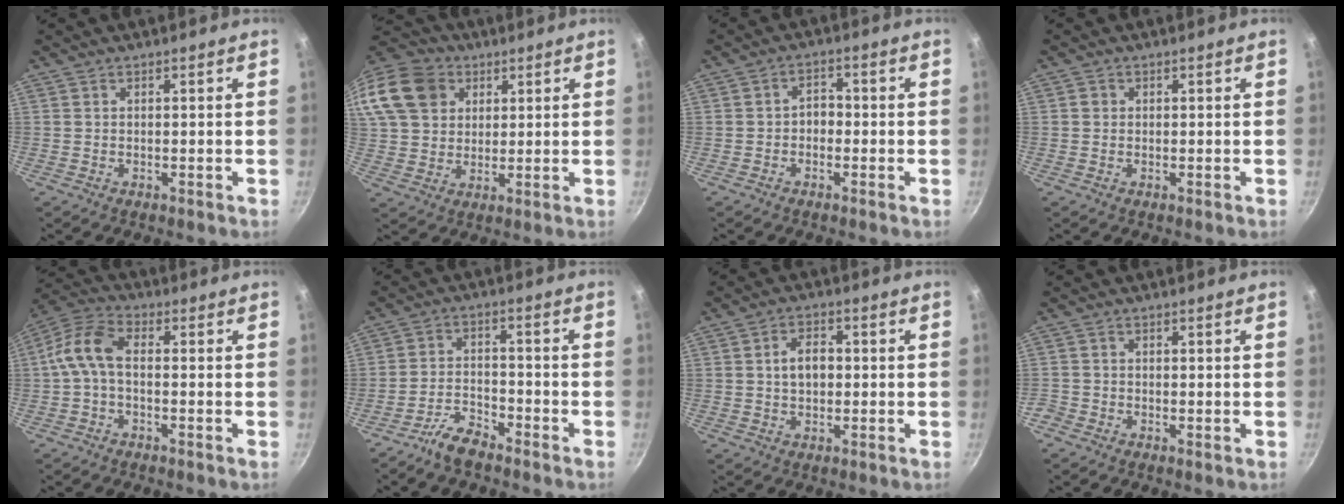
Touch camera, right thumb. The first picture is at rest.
{"total": 20.5, "force": [8.0, 16.0, 10.1], "torque": [-0.226, 0.027, 0.148]}
{"total": 2.9, "force": [-0.8, 2.1, 1.7], "torque": [-0.009, 0.014, -0.017]}
{"total": 1.0, "force": [0.1, 0.9, 0.3], "torque": [-0.003, 0.003, -0.001]}
{"total": 7.9, "force": [-0.7, 4.3, 6.6], "torque": [-0.145, 0.033, -0.030]}
{"total": 5.9, "force": [-4.8, 1.9, 2.7], "torque": [-0.051, 0.038, -0.097]}
{"total": 5.2, "force": [0.2, 3.5, 3.8], "torque": [-0.046, 0.012, 0.000]}
{"total": 1.4, "force": [-0.8, 1.1, 0.5], "torque": [-0.015, 0.002, -0.020]}